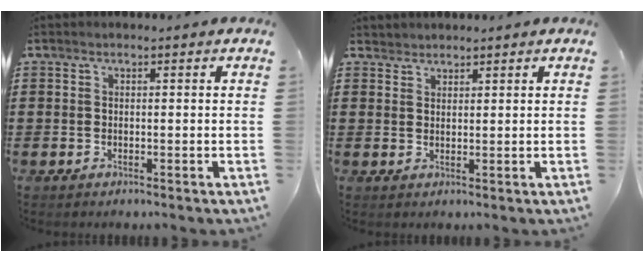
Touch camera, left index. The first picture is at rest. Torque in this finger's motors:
{"motor_torque": [0.08, 0.05, -0.02, -0.01]}